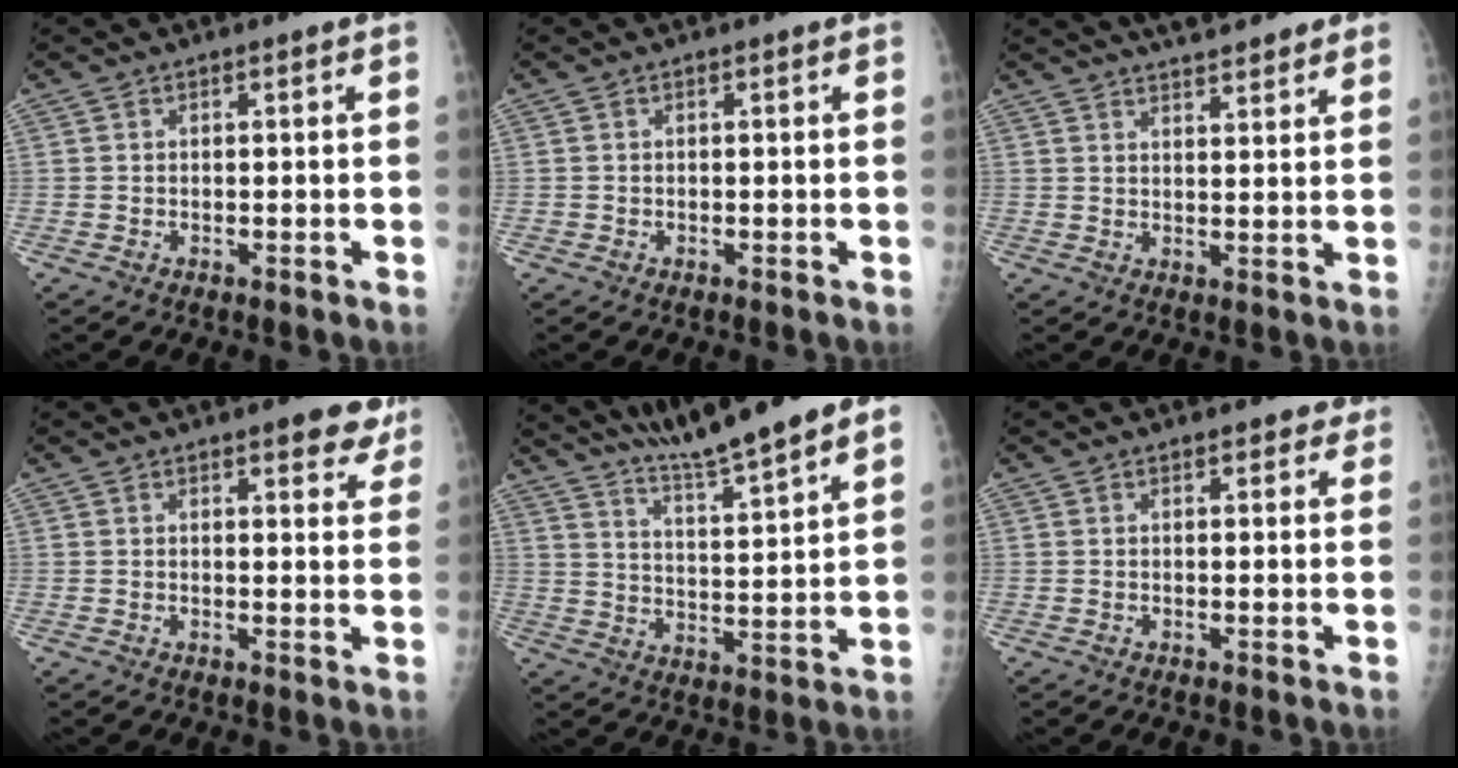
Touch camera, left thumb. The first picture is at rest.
{"total": 0.0}
{"total": 10.5, "force": [8.7, 2.7, 5.2], "torque": [-0.052, -0.019, 0.112]}
{"total": 6.3, "force": [4.2, 2.4, 4.1], "torque": [-0.019, -0.017, 0.046]}
{"total": 15.2, "force": [12.2, 0.7, 9.1], "torque": [-0.132, -0.057, 0.199]}
{"total": 2.3, "force": [1.7, 1.2, 1.0], "torque": [0.009, -0.004, 0.014]}